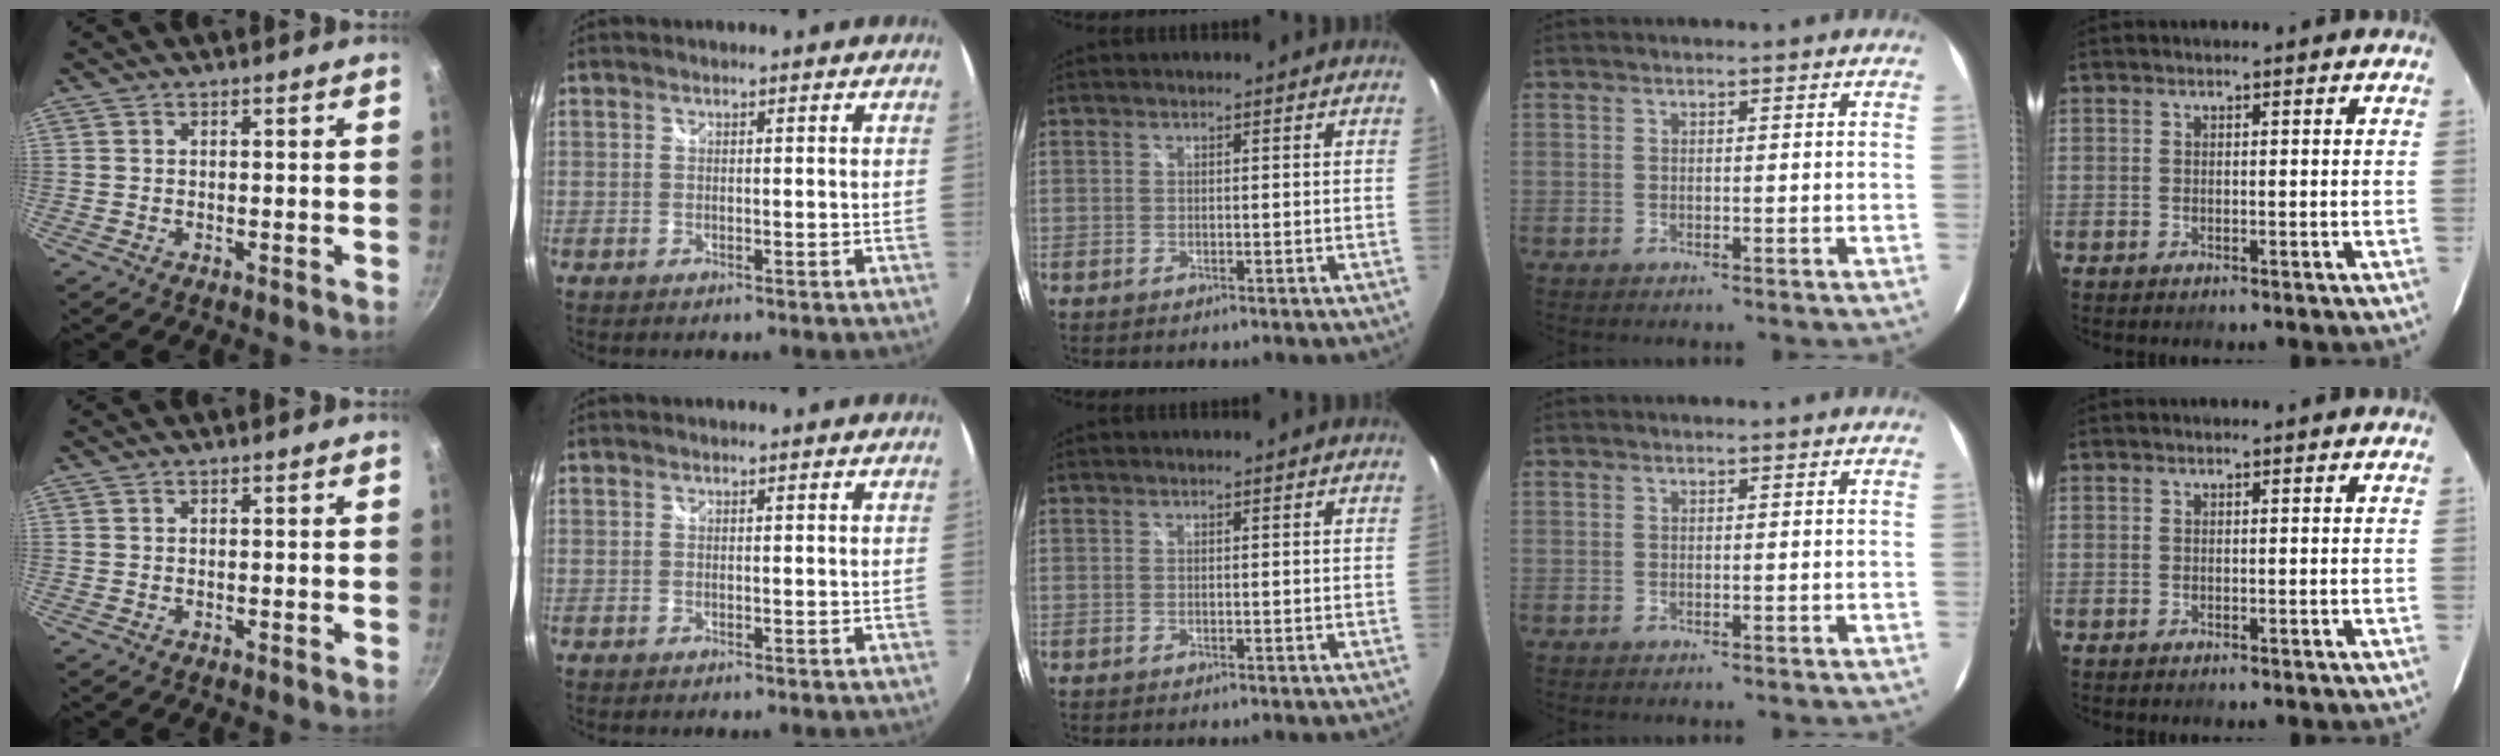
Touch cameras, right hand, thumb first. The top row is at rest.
{}